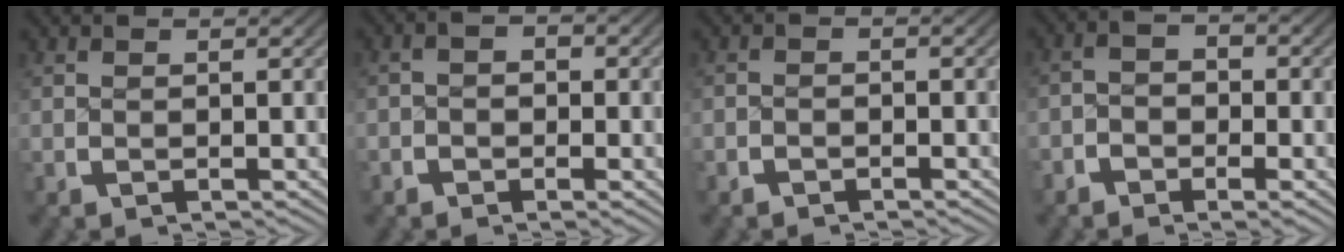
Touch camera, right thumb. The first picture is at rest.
{"total": 1.7, "force": [-0.7, 1.1, 1.1], "torque": [-0.013, 0.000, -0.018]}
{"total": 1.0, "force": [-0.9, 0.3, 0.0], "torque": [0.005, 0.002, -0.021]}
{"total": 2.7, "force": [-1.4, 1.5, 1.8], "torque": [-0.024, -0.002, -0.029]}